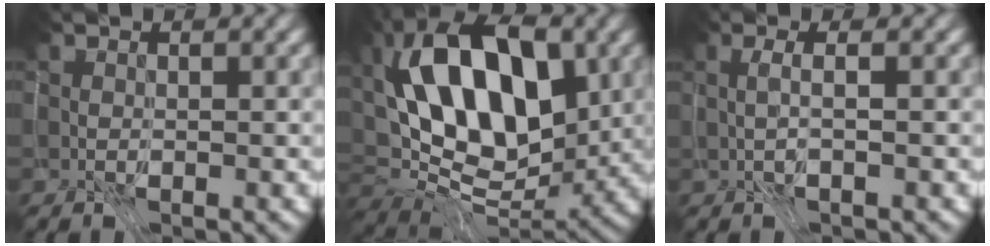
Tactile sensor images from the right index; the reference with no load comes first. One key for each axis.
{"total": 8.1, "fx": -0.1, "fy": 1.9, "fz": 7.8, "tx": -0.093, "ty": 0.000, "tz": 0.000}
{"total": 2.6, "fx": -1.9, "fy": -1.7, "fz": -0.1, "tx": 0.024, "ty": -0.006, "tz": -0.020}